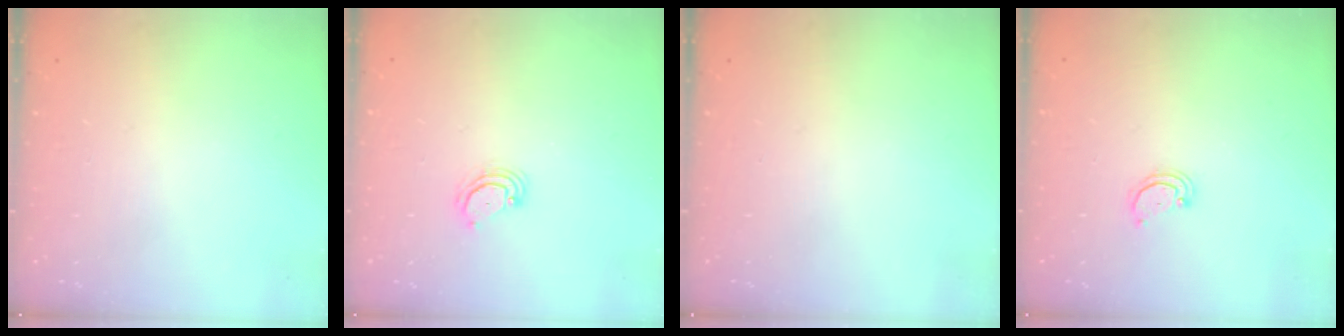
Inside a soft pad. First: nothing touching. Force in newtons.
{"total": 4.2, "press": 4.1, "slide": 0.3}
{"total": 0.0}
{"total": 2.2, "press": 2.2, "slide": 0.2}